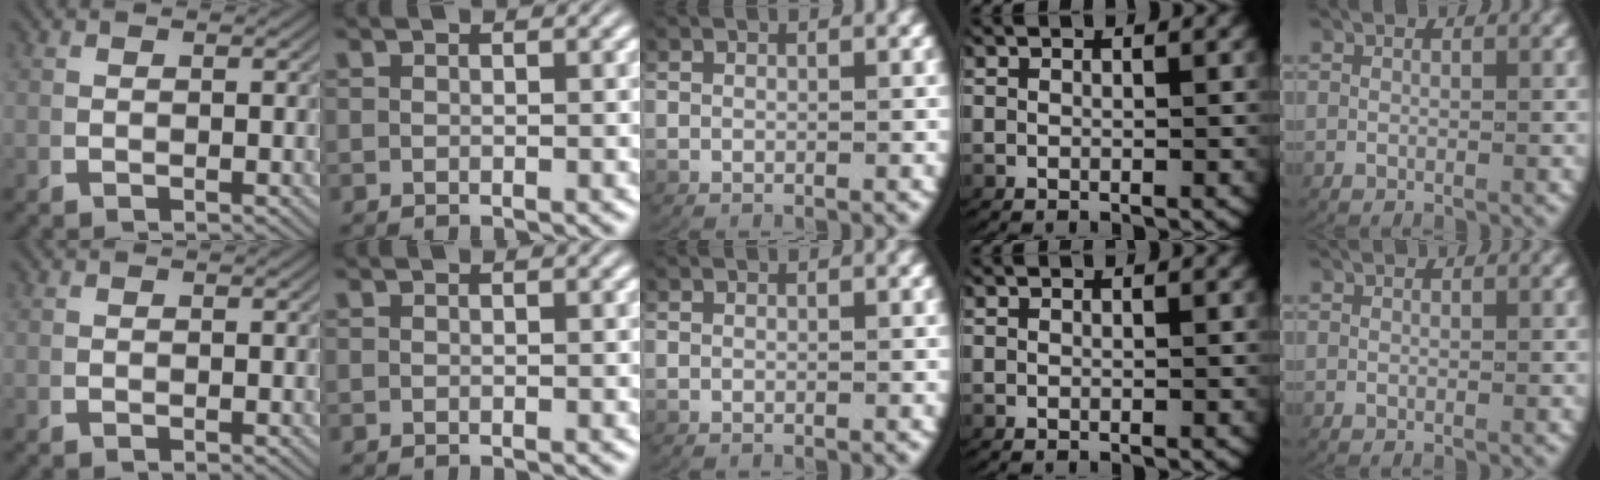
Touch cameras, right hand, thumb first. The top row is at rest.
{}